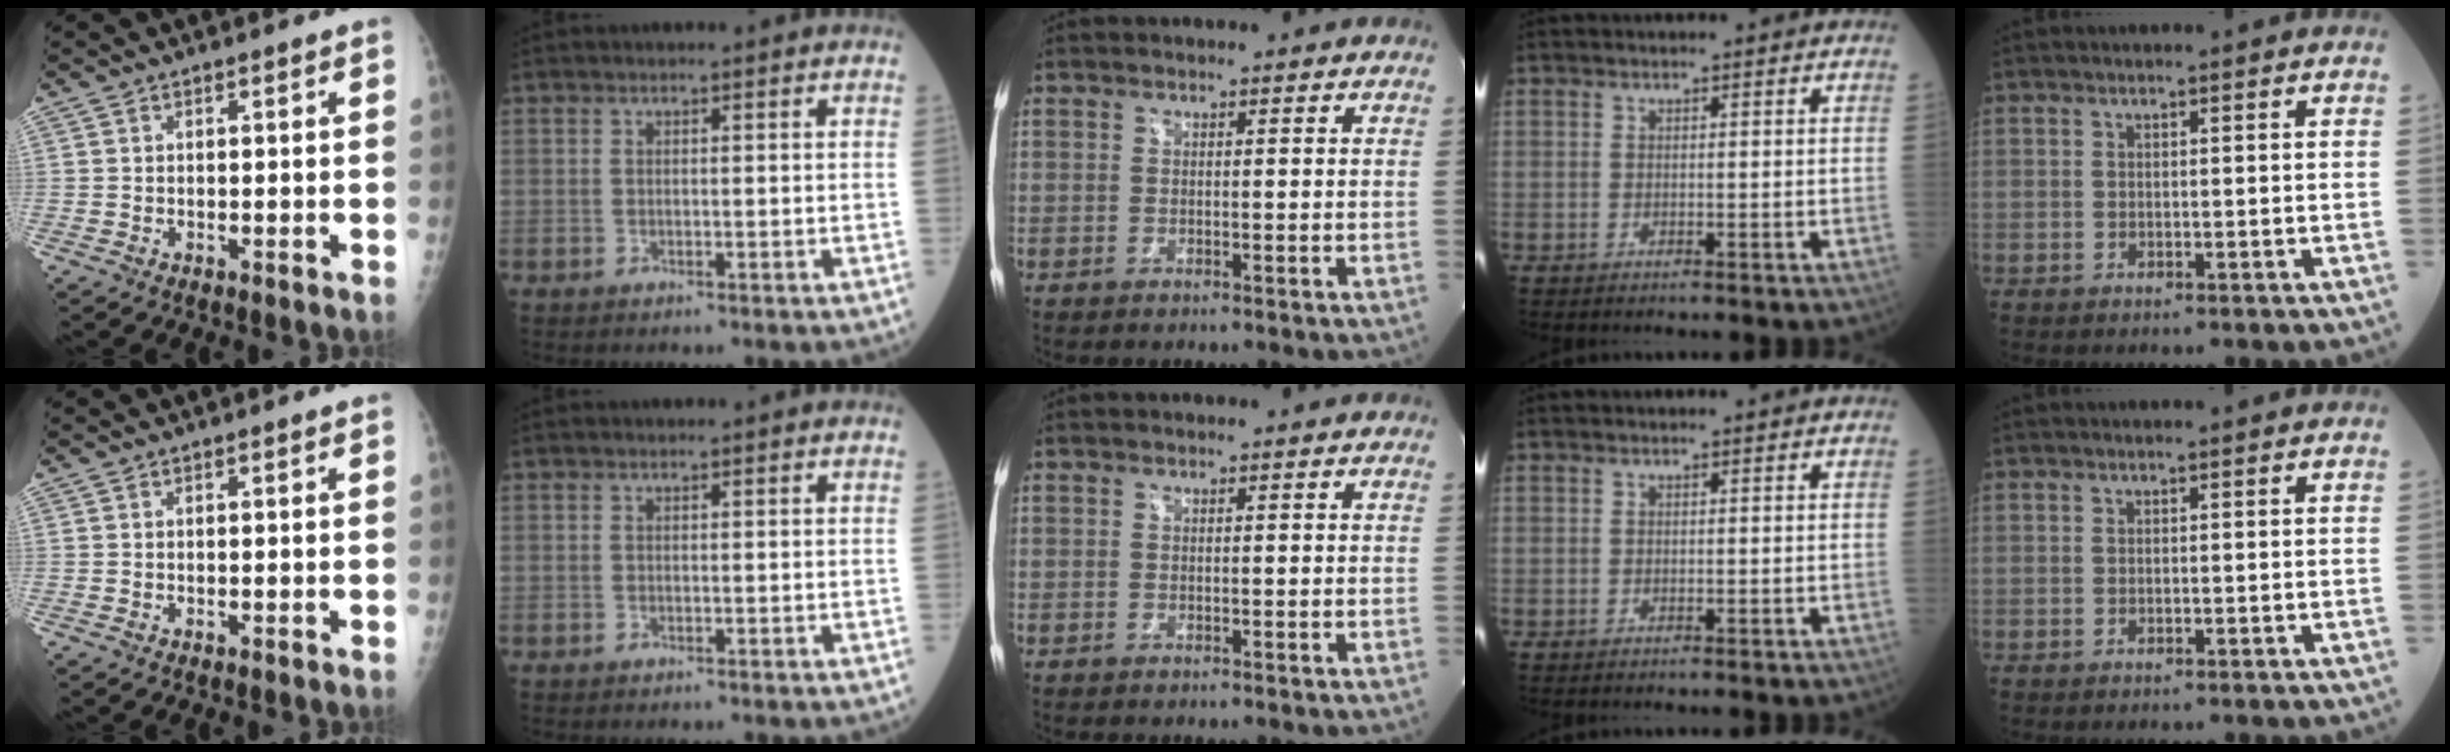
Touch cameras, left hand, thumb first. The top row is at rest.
{}